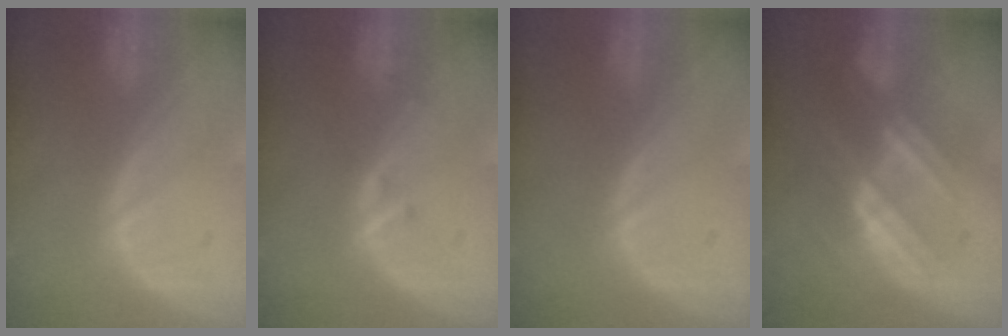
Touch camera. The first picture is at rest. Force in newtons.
{"total": 1.1, "press": 1.1, "slide": 0.1}
{"total": 0.0}
{"total": 7.2, "press": 6.6, "slide": 2.7}